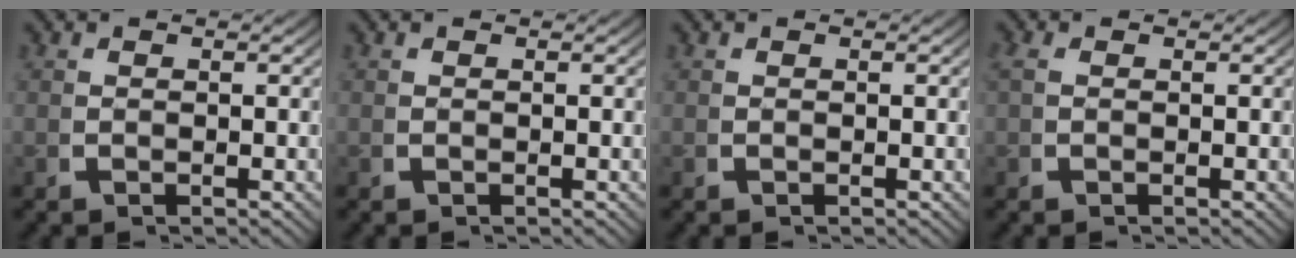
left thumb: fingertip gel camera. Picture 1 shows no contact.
{"total": 0.0}
{"total": 0.0}
{"total": 0.6, "force": [0.1, 0.3, 0.5], "torque": [-0.014, 0.000, 0.003]}